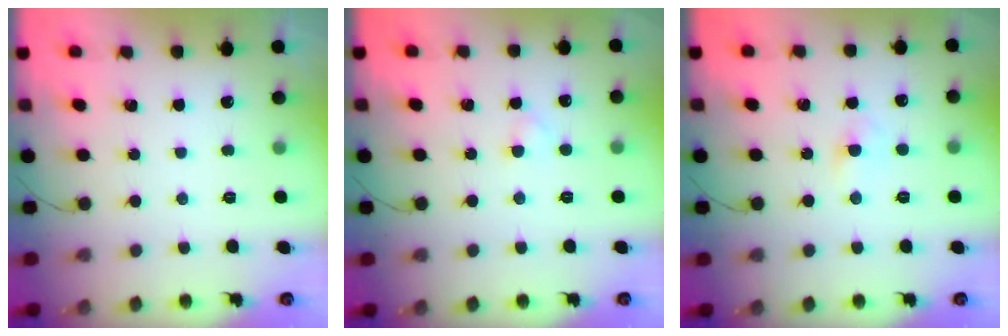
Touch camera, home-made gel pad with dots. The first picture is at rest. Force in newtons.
{"total": 1.8, "press": 1.5, "slide": 1.0}
{"total": 3.0, "press": 2.8, "slide": 1.1}